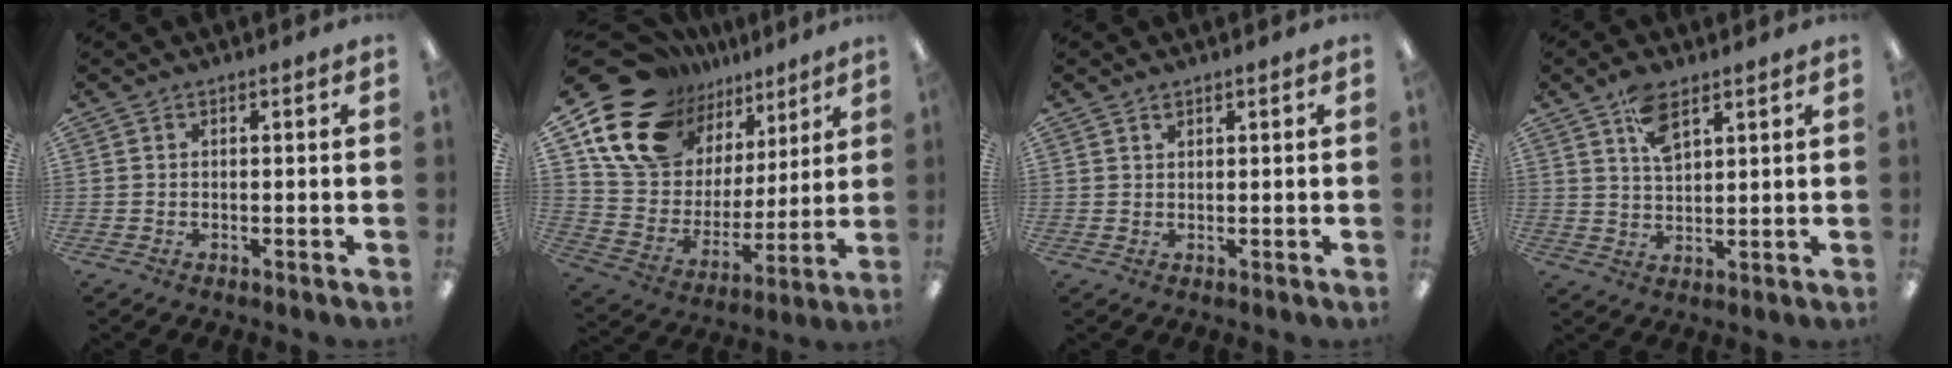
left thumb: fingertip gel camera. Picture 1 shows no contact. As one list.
[{"total": 19.1, "force": [12.9, 12.0, 7.1], "torque": [-0.153, -0.078, 0.250]}, {"total": 1.1, "force": [0.9, 0.5, 0.2], "torque": [-0.006, -0.001, 0.018]}, {"total": 7.1, "force": [4.3, 3.5, 4.5], "torque": [-0.075, -0.009, 0.075]}]